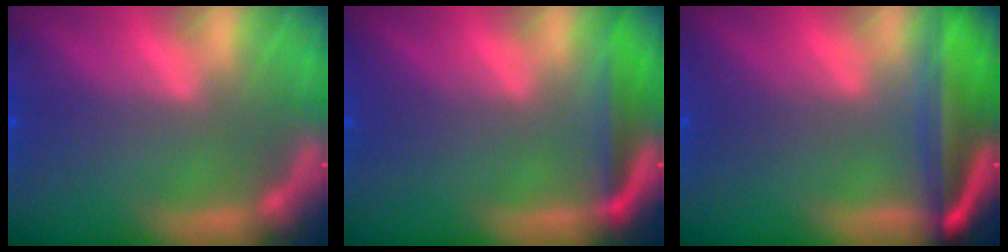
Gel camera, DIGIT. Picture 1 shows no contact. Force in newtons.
{"total": 3.0}
{"total": 8.0}